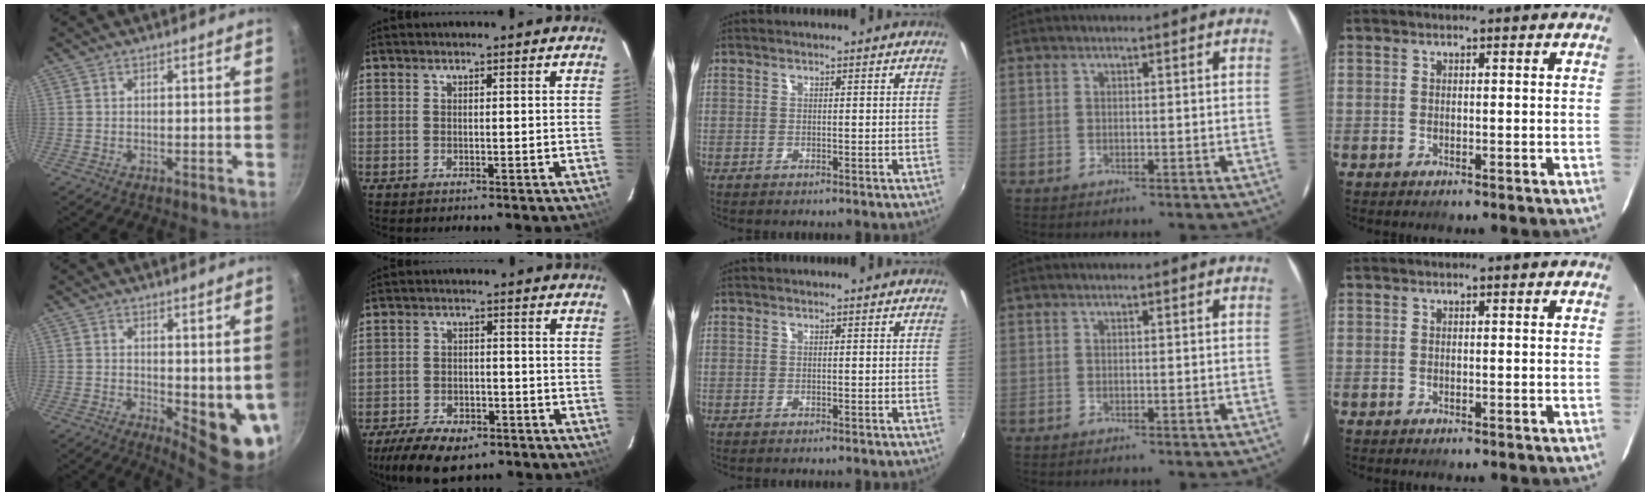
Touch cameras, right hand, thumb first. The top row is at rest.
{"thumb": {"total": 8.8, "force": [0.9, 3.8, 7.9], "torque": [-0.088, -0.024, 0.021]}, "index": {"total": 12.7, "force": [-8.9, 6.1, 6.7], "torque": [-0.161, -0.018, -0.139]}}